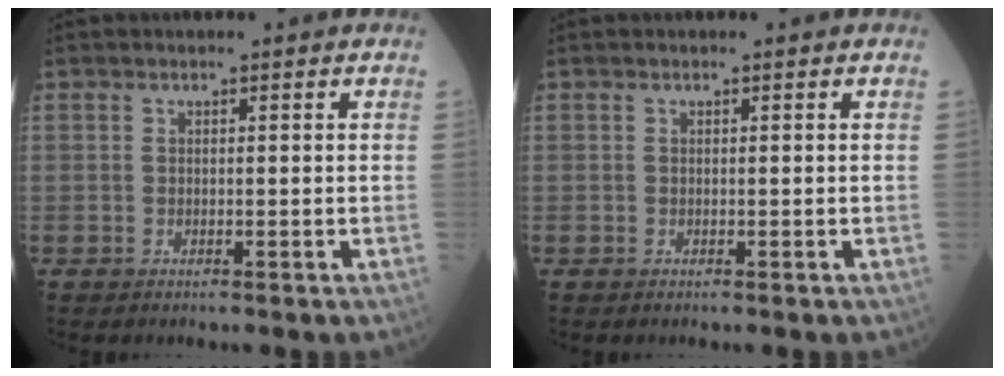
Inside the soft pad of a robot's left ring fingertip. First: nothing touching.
{"total": 0.0}